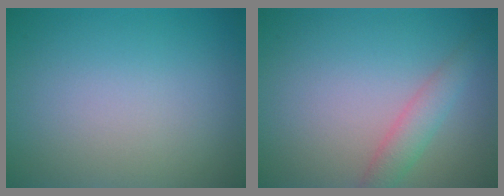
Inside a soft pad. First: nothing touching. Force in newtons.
{"total": 2.4, "press": 2.4, "slide": 0.1}